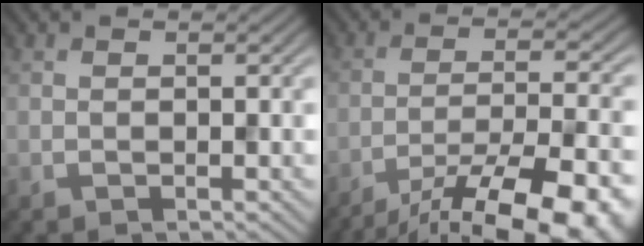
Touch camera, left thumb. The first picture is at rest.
{"total": 17.9, "force": [-13.6, 4.6, 10.7], "torque": [-0.131, -0.015, -0.187]}